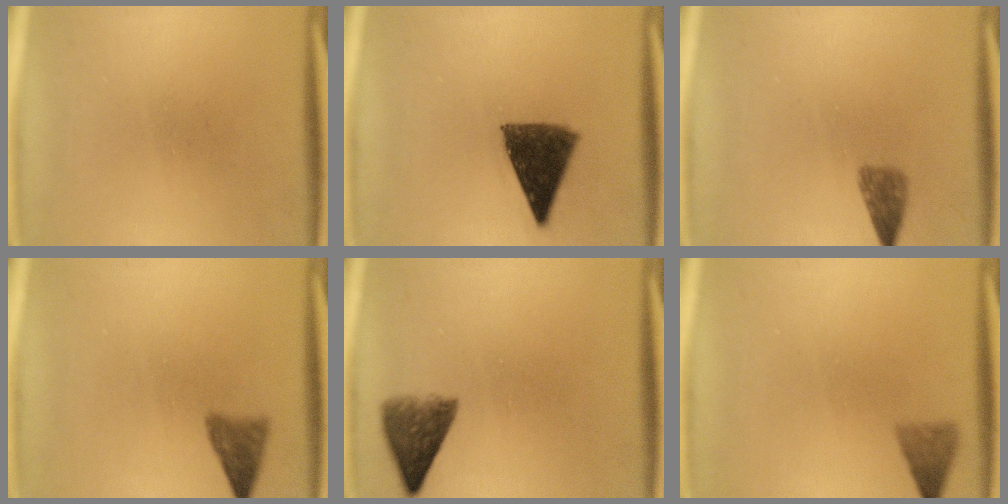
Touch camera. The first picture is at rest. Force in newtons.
{"total": 10.4}
{"total": 2.4}
{"total": 2.9}
{"total": 5.4}
{"total": 2.5}